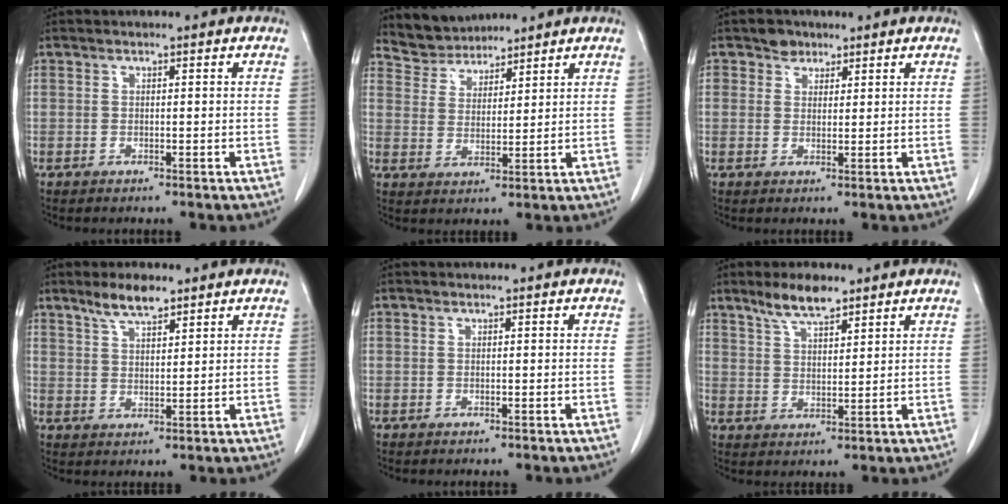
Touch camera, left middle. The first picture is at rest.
{"total": 5.3, "force": [5.1, 1.3, -0.7], "torque": [0.007, 0.017, 0.103]}
{"total": 2.3, "force": [1.6, 1.6, 0.2], "torque": [0.000, 0.000, 0.023]}
{"total": 5.1, "force": [4.0, 1.2, 3.0], "torque": [-0.061, 0.002, 0.075]}
{"total": 0.0}
{"total": 6.1, "force": [4.7, 1.4, 3.6], "torque": [-0.072, 0.003, 0.089]}